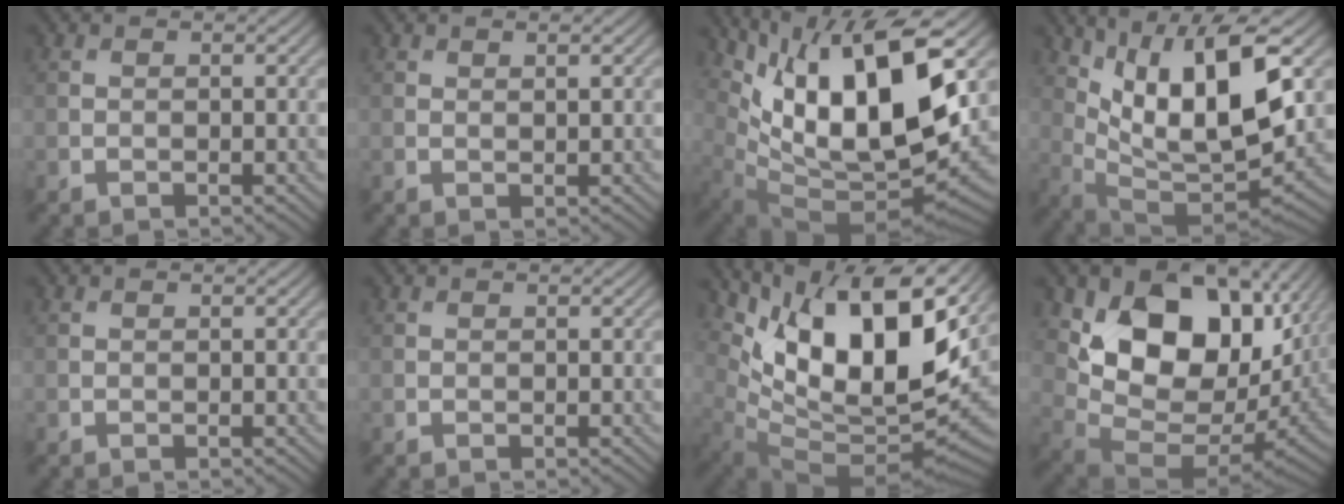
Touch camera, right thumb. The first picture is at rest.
{"total": 0.7, "force": [0.5, 0.1, 0.4], "torque": [-0.007, 0.000, 0.010]}
{"total": 17.1, "force": [5.6, 7.6, 14.3], "torque": [-0.260, 0.006, 0.105]}
{"total": 14.1, "force": [5.5, 5.0, 12.1], "torque": [-0.234, -0.003, 0.109]}
{"total": 0.0}
{"total": 0.0}
{"total": 15.8, "force": [6.7, 6.9, 12.6], "torque": [-0.236, 0.007, 0.125]}
{"total": 16.7, "force": [4.1, 11.0, 11.9], "torque": [-0.209, -0.032, 0.096]}